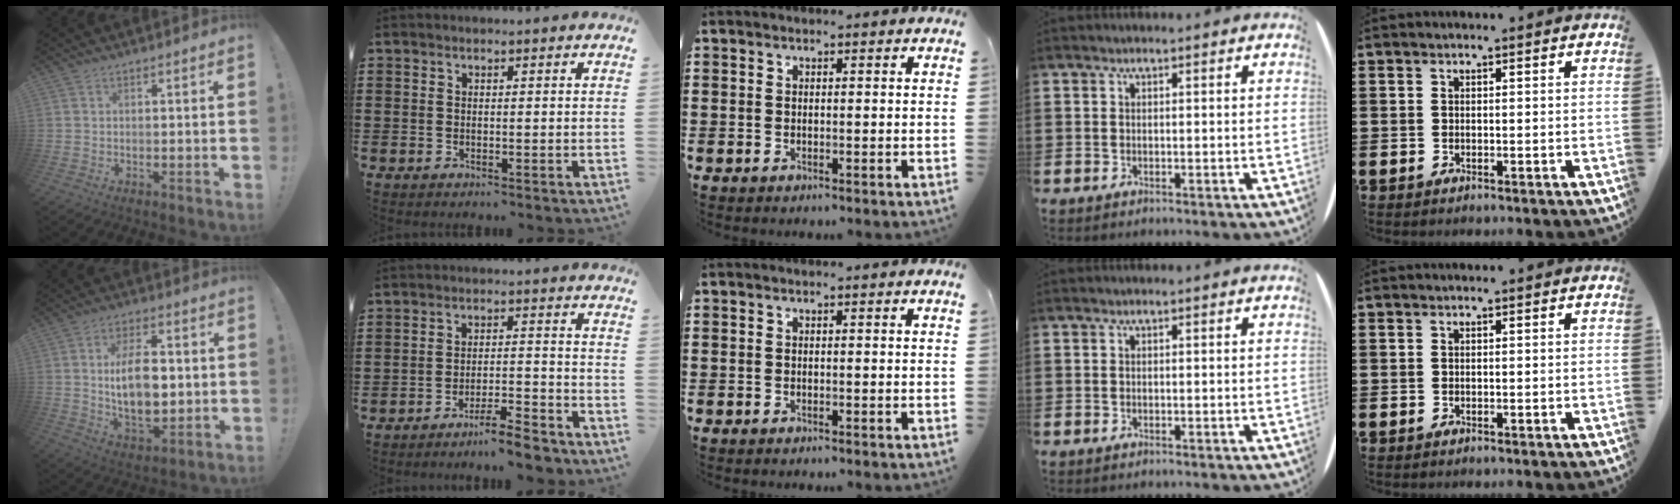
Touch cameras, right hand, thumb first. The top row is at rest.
{"thumb": {"total": 15.3, "force": [0.7, 8.7, 12.6], "torque": [-0.224, -0.003, 0.008]}, "index": {"total": 5.7, "force": [-5.2, 0.3, 2.3], "torque": [-0.039, -0.002, -0.097]}}